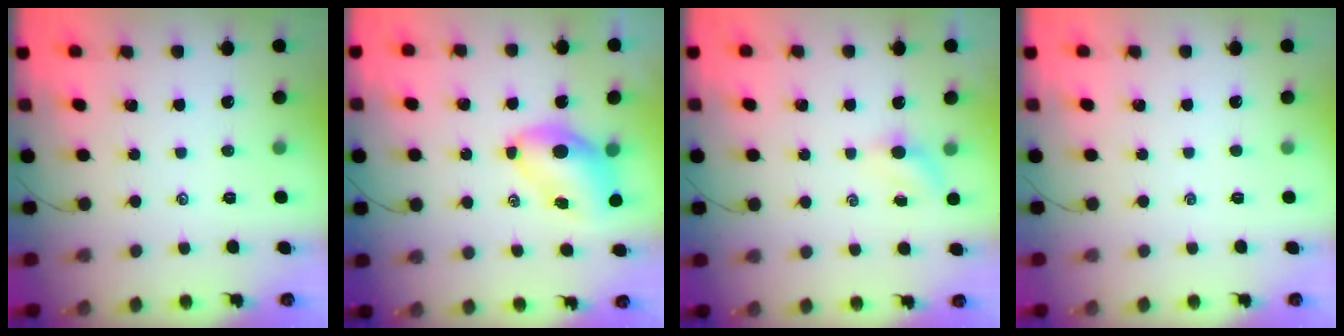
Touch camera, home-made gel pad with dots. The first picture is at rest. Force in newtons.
{"total": 7.4, "press": 7.4, "slide": 1.0}
{"total": 3.1, "press": 2.9, "slide": 1.1}
{"total": 0.0}